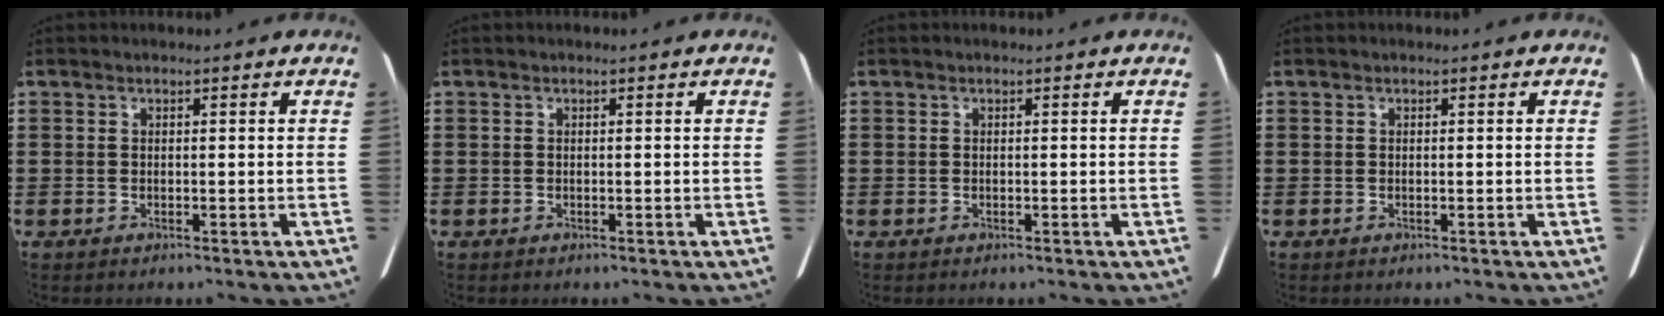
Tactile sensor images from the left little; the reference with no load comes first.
{"total": 0.0}
{"total": 0.0}
{"total": 0.0}